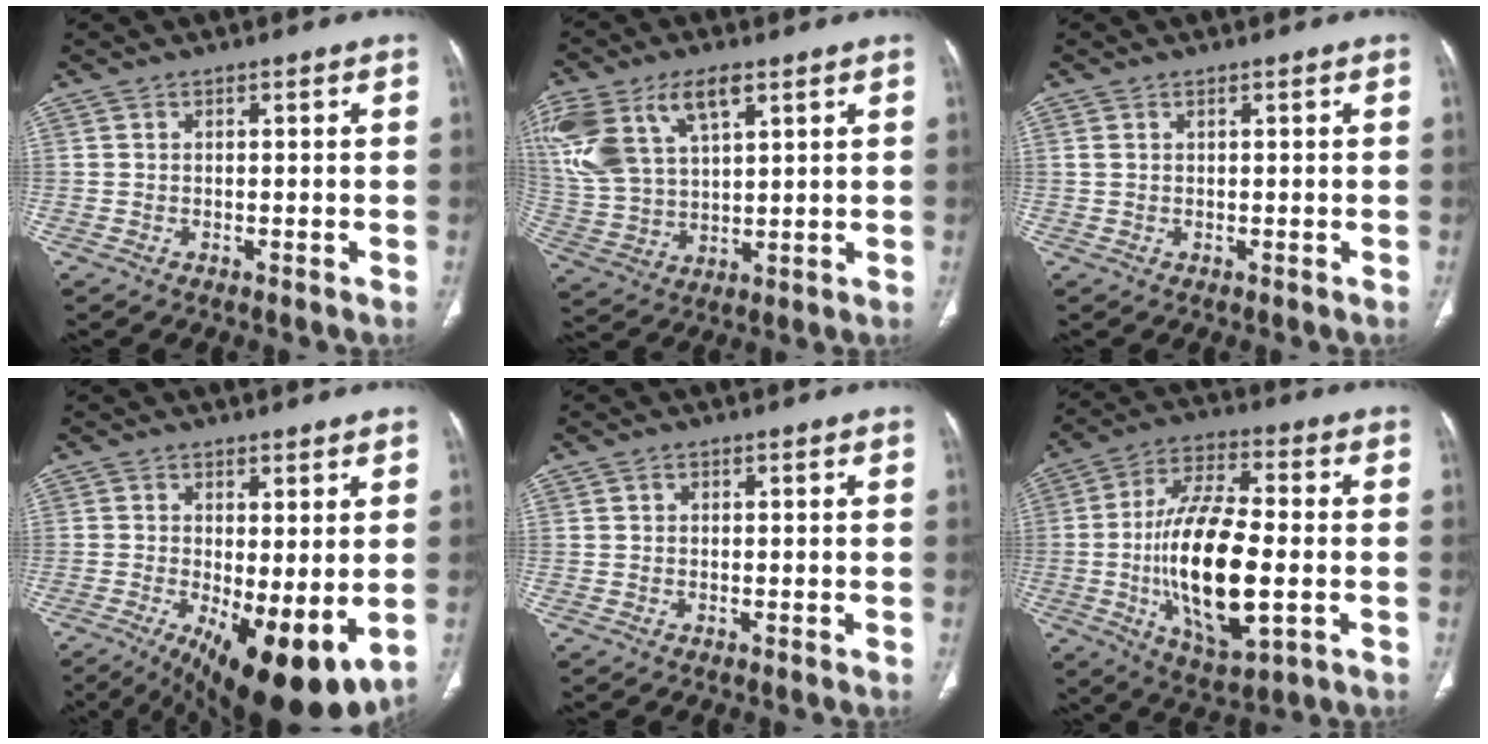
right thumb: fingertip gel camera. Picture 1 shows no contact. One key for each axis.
{"total": 18.2, "fx": 8.4, "fy": 9.7, "fz": 12.9, "tx": -0.283, "ty": -0.004, "tz": 0.169}
{"total": 1.1, "fx": 0.6, "fy": 0.5, "fz": 0.7, "tx": -0.019, "ty": 0.008, "tz": 0.019}
{"total": 14.4, "fx": -3.2, "fy": 5.1, "fz": 13.1, "tx": -0.194, "ty": -0.027, "tz": -0.030}
{"total": 0.6, "fx": 0.2, "fy": 0.5, "fz": 0.2, "tx": 0.000, "ty": 0.000, "tz": 0.003}
{"total": 20.3, "fx": -3.0, "fy": 7.9, "fz": 18.5, "tx": -0.343, "ty": 0.003, "tz": -0.046}